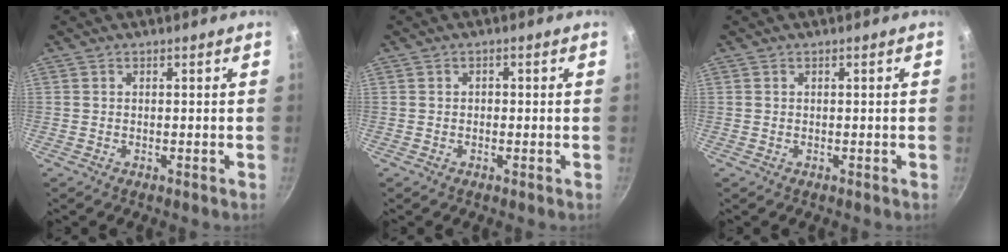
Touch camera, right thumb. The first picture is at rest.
{"total": 0.8, "force": [-0.2, 0.7, 0.4], "torque": [-0.003, 0.004, -0.004]}
{"total": 0.0}